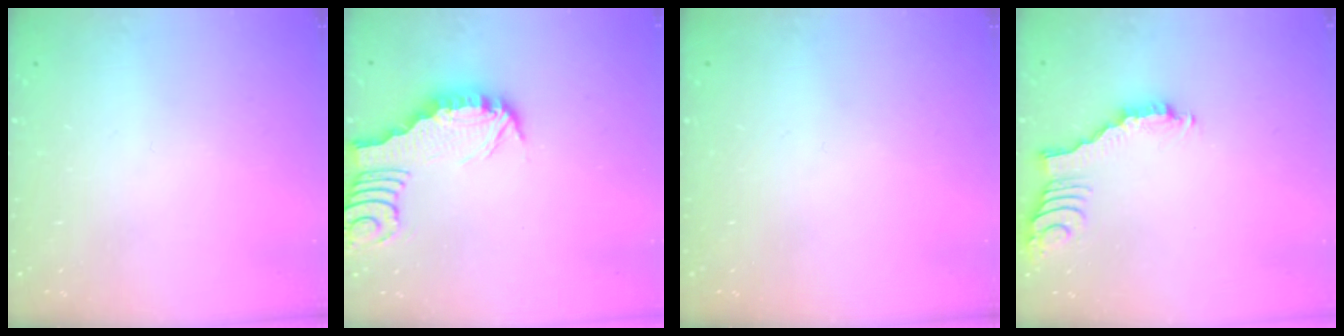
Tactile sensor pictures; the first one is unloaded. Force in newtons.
{"total": 3.2, "press": 3.1, "slide": 0.4}
{"total": 0.0}
{"total": 2.5, "press": 2.4, "slide": 0.4}